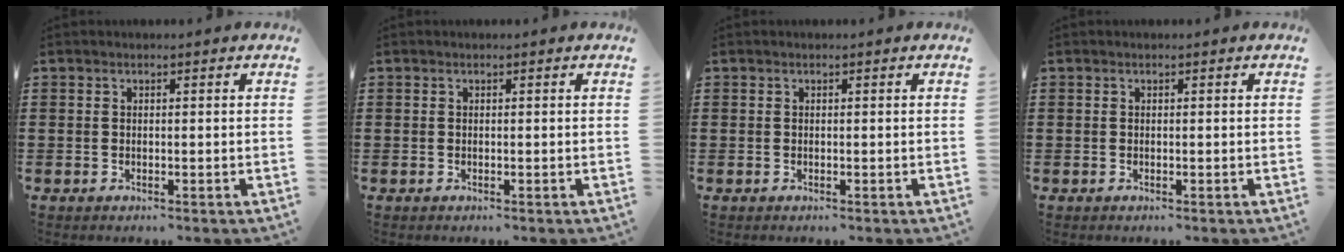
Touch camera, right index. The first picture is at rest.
{"total": 0.0}
{"total": 0.0}
{"total": 0.0}